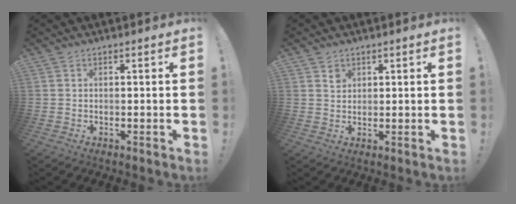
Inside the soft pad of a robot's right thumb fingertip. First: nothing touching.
{"total": 2.0, "force": [1.3, 1.6, 0.3], "torque": [0.009, -0.009, 0.022]}